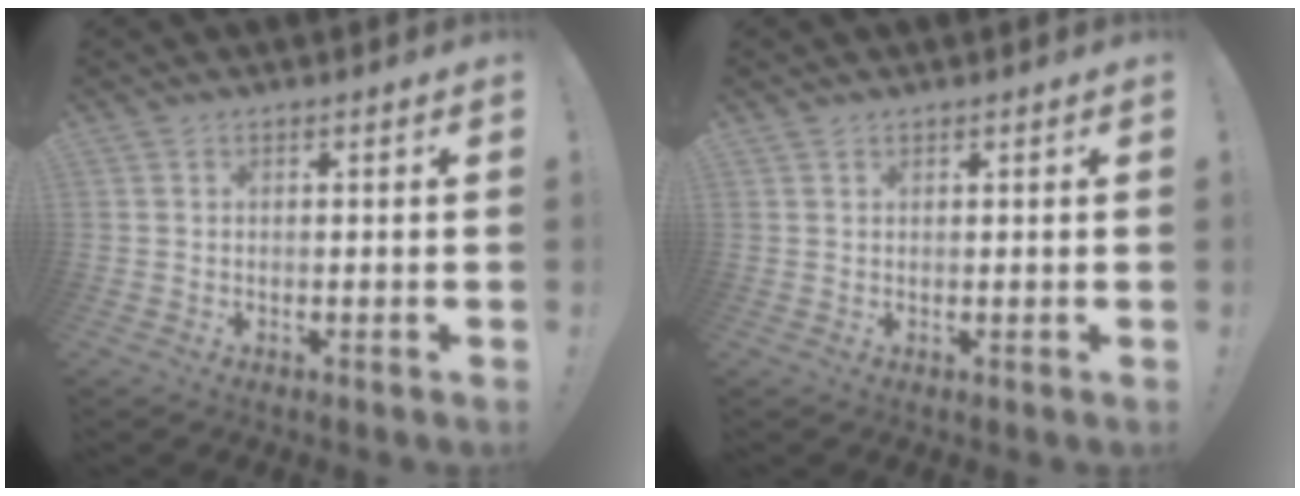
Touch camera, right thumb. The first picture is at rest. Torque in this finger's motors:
{"motor_torque": [-0.06, -0.18, -0.32, 0.18, -0.06]}